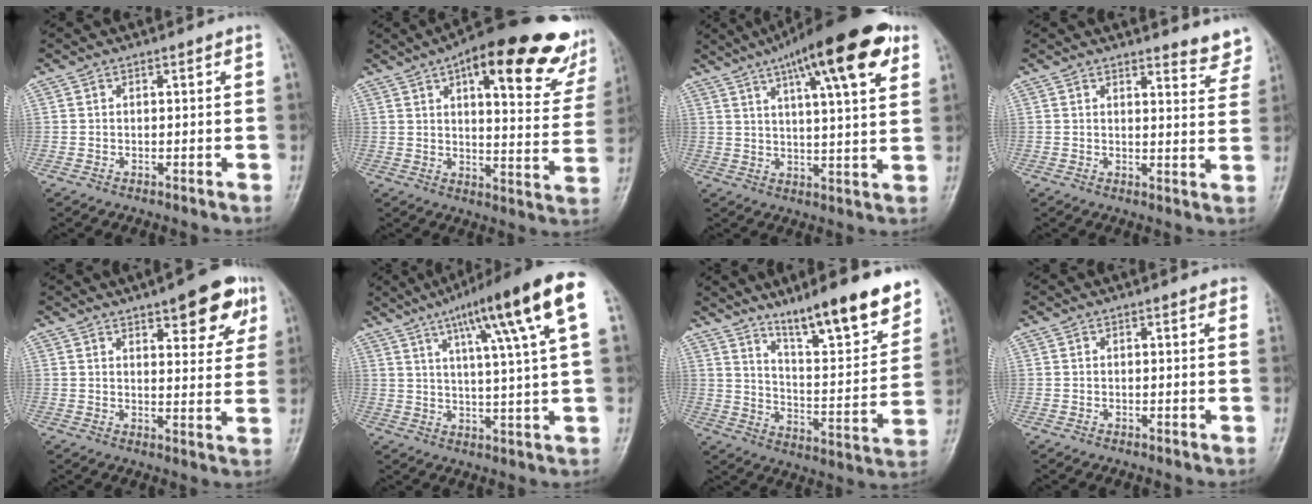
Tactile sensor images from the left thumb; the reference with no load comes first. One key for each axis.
{"total": 25.8, "fx": 15.2, "fy": 8.5, "fz": 19.0, "tx": -0.221, "ty": -0.031, "tz": 0.193}
{"total": 17.5, "fx": 8.9, "fy": 4.3, "fz": 14.4, "tx": -0.198, "ty": -0.006, "tz": 0.126}
{"total": 5.9, "fx": 5.6, "fy": 1.4, "fz": 1.0, "tx": 0.013, "ty": -0.044, "tz": 0.049}
{"total": 11.2, "fx": 6.3, "fy": 4.1, "fz": 8.3, "tx": -0.071, "ty": -0.023, "tz": 0.078}
{"total": 17.7, "fx": 8.0, "fy": 1.4, "fz": 15.8, "tx": -0.234, "ty": -0.003, "tz": 0.115}
{"total": 17.9, "fx": 12.9, "fy": 3.5, "fz": 11.9, "tx": -0.144, "ty": -0.080, "tz": 0.208}
{"total": 2.2, "fx": 1.6, "fy": 0.8, "fz": 1.4, "tx": -0.004, "ty": 0.004, "tz": 0.010}